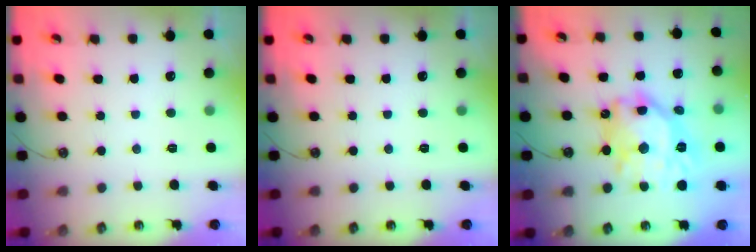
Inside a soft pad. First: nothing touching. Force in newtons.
{"total": 0.0}
{"total": 20.2, "press": 20.1, "slide": 2.0}